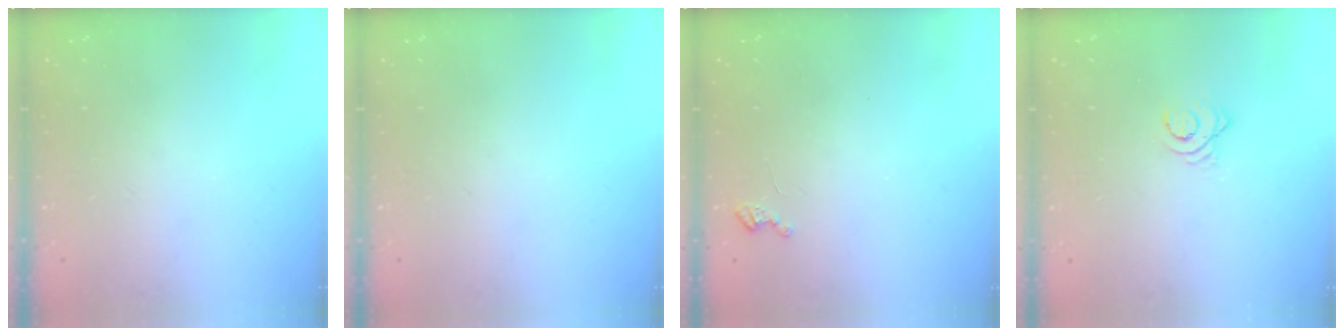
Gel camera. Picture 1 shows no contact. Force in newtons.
{"total": 0.0}
{"total": 2.7, "press": 2.7, "slide": 0.4}
{"total": 2.9, "press": 2.9, "slide": 0.4}